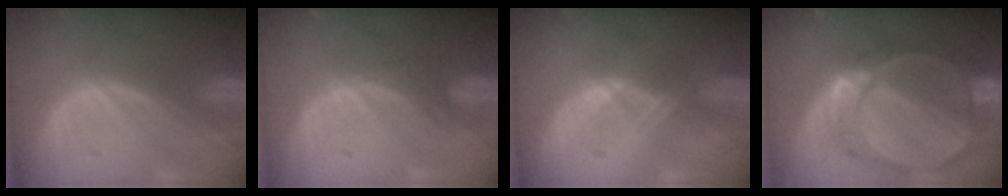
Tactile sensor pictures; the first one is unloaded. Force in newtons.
{"total": 1.9, "press": 1.8, "slide": 0.7}
{"total": 1.1, "press": 1.0, "slide": 0.2}
{"total": 9.5, "press": 8.3, "slide": 4.4}